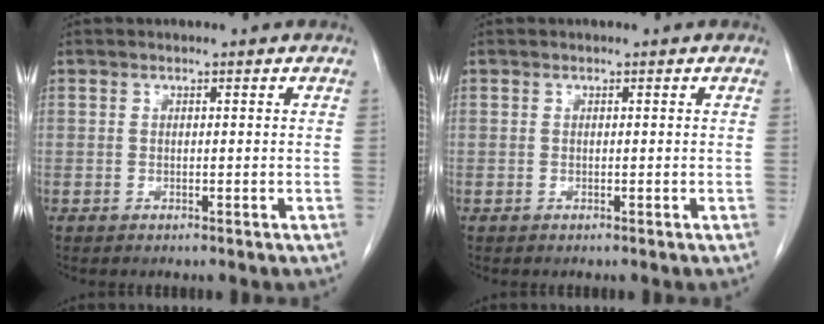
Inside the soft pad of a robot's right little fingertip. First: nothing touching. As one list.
[{"total": 0.0}]